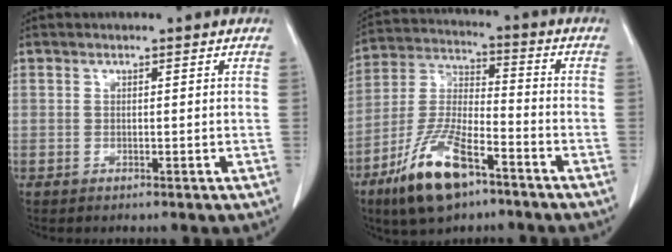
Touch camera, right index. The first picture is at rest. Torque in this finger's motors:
{"motor_torque": [1.30, -0.84, 0.66, 0.18]}